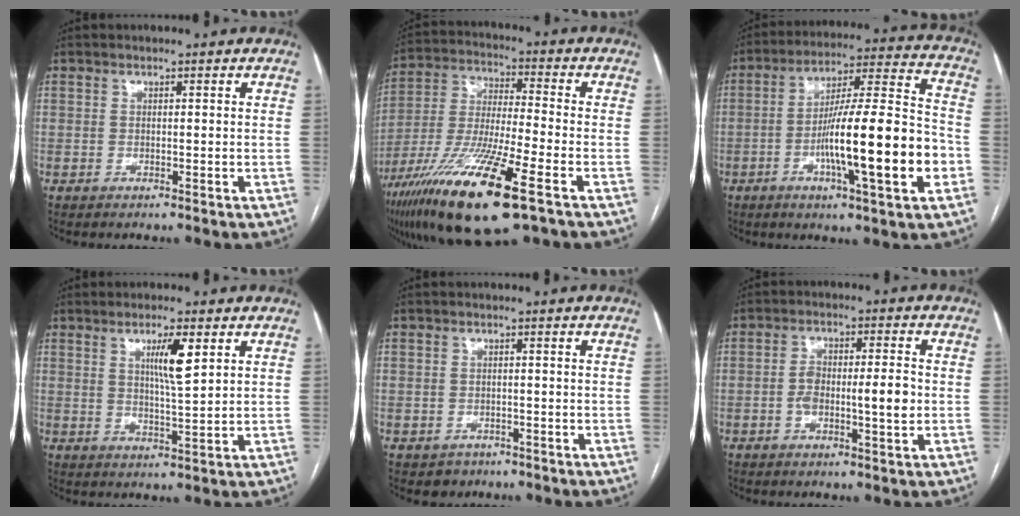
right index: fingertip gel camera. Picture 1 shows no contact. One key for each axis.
{"total": 19.5, "fx": -10.5, "fy": 1.7, "fz": 16.3, "tx": -0.322, "ty": -0.047, "tz": -0.189}
{"total": 18.5, "fx": -5.0, "fy": 1.3, "fz": 17.8, "tx": -0.289, "ty": 0.004, "tz": -0.077}
{"total": 5.4, "fx": 2.3, "fy": 0.0, "fz": 4.9, "tx": -0.087, "ty": -0.005, "tz": 0.039}
{"total": 3.0, "fx": -1.5, "fy": 2.6, "fz": 0.0, "tx": 0.002, "ty": 0.011, "tz": -0.017}
{"total": 7.3, "fx": -1.1, "fy": 1.8, "fz": 7.0, "tx": -0.125, "ty": 0.012, "tz": -0.017}